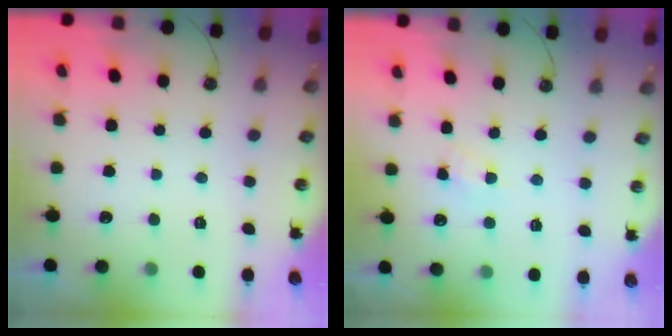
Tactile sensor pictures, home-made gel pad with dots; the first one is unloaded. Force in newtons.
{"total": 5.5, "press": 5.4, "slide": 0.7}